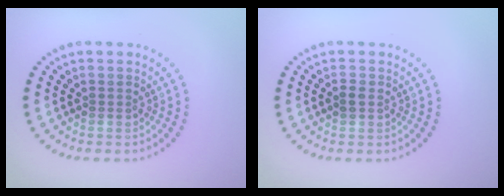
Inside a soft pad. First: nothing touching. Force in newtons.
{"total": 1.0, "press": 1.0, "slide": 0.1}